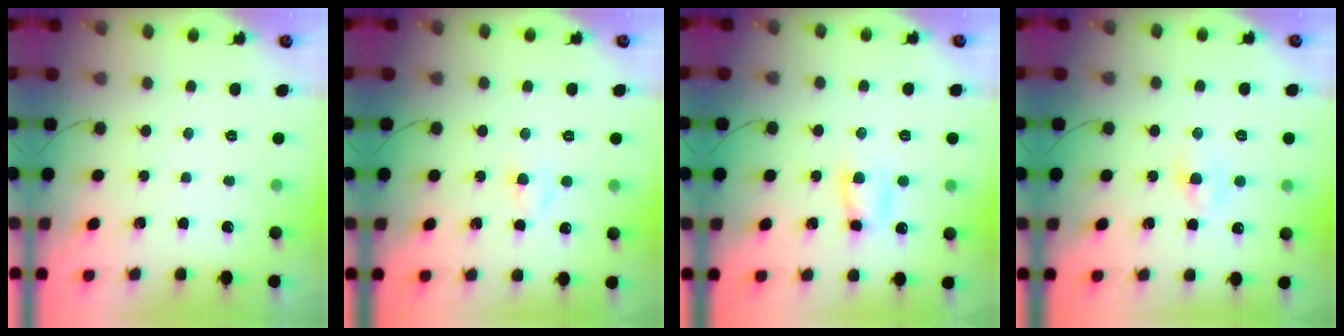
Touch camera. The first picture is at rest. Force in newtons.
{"total": 1.6, "press": 1.4, "slide": 0.8}
{"total": 5.7, "press": 5.6, "slide": 0.6}
{"total": 3.0, "press": 2.8, "slide": 1.0}